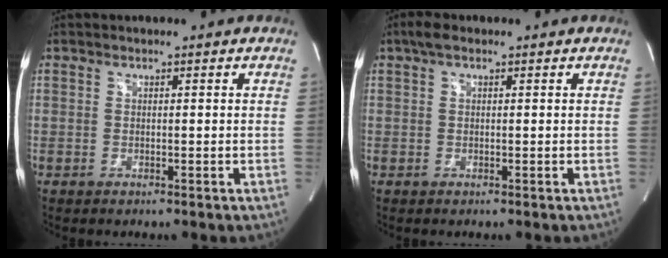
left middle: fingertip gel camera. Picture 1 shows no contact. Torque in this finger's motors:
{"motor_torque": [0.36, -0.36, -0.05, 0.04]}